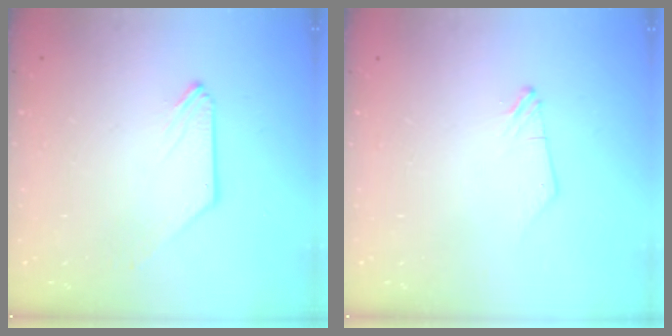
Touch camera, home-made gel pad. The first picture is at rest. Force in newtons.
{"total": 0.0}